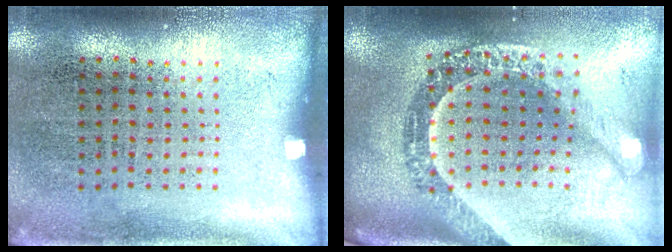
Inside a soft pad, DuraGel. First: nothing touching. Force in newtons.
{"total": 3.1, "press": 2.3, "slide": 2.0}